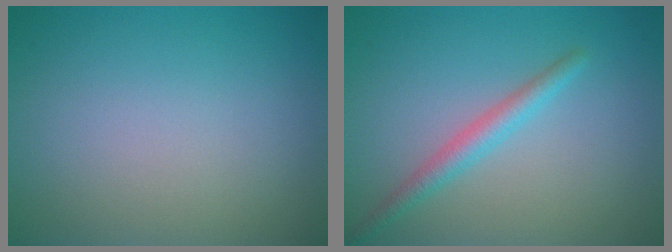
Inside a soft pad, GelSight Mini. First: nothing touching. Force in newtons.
{"total": 2.1, "press": 2.1, "slide": 0.0}